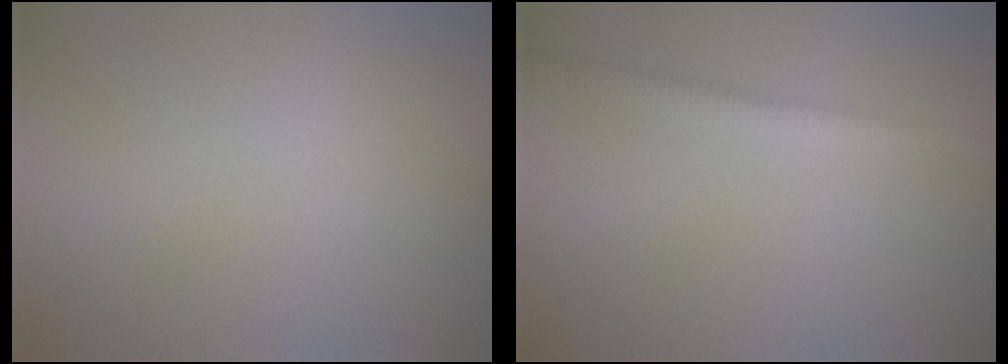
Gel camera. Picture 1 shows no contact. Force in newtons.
{"total": 2.1, "press": 2.1, "slide": 0.0}